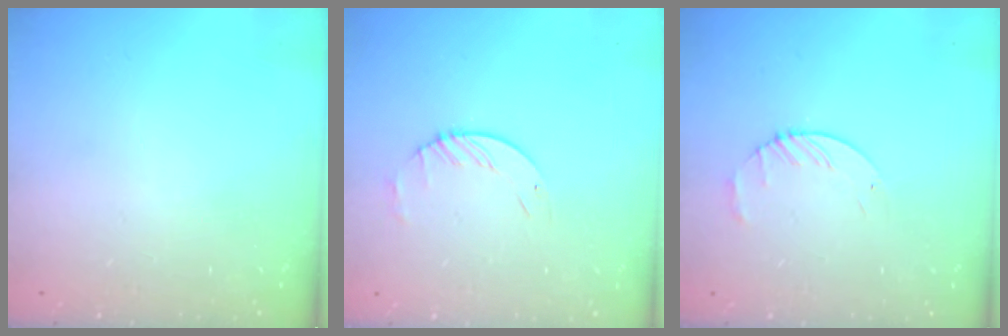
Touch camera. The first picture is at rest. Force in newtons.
{"total": 1.7, "press": 1.7, "slide": 0.2}
{"total": 3.1, "press": 3.1, "slide": 0.4}